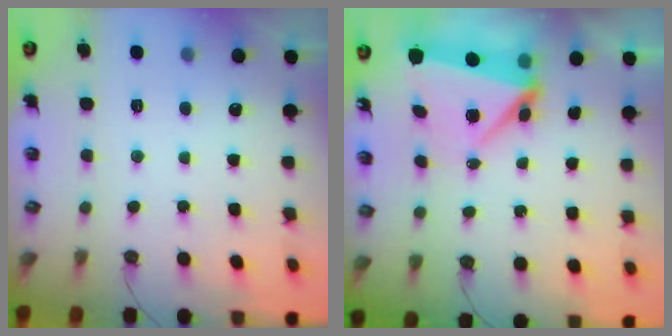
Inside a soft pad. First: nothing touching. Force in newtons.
{"total": 6.8, "press": 6.7, "slide": 1.3}